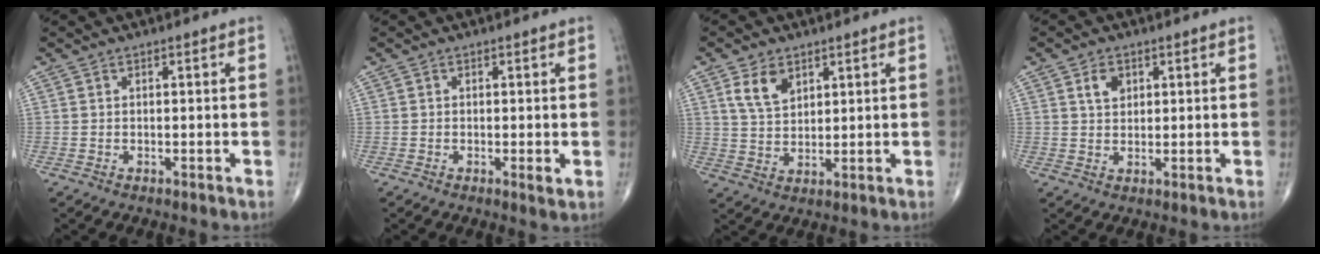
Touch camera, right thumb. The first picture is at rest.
{"total": 1.4, "force": [-0.3, 0.3, 1.4], "torque": [-0.025, -0.006, -0.008]}
{"total": 6.1, "force": [3.1, 3.7, 3.6], "torque": [-0.054, -0.018, 0.064]}
{"total": 3.5, "force": [1.5, 2.4, 2.0], "torque": [-0.025, -0.007, 0.026]}